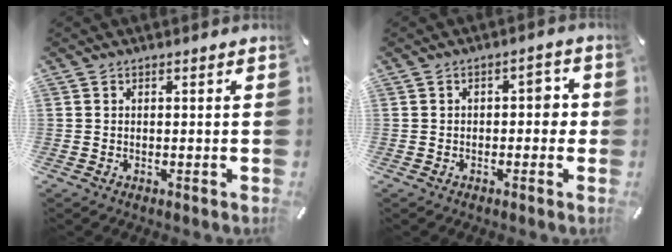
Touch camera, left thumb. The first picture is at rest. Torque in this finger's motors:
{"motor_torque": [-0.07, 0.82, 0.17, -0.14, 0.04]}